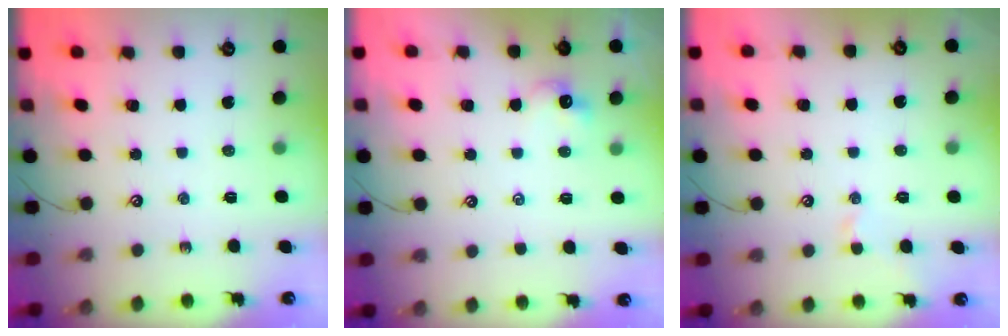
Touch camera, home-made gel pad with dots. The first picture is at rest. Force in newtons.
{"total": 0.6, "press": 0.3, "slide": 0.5}
{"total": 0.8, "press": 0.7, "slide": 0.5}